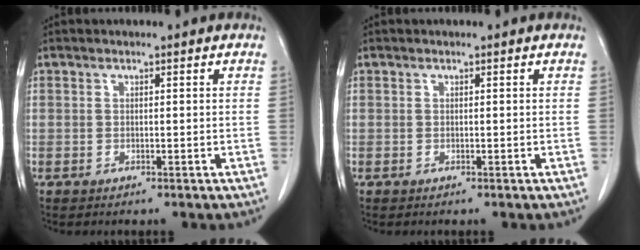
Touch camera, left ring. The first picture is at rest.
{"total": 0.0}